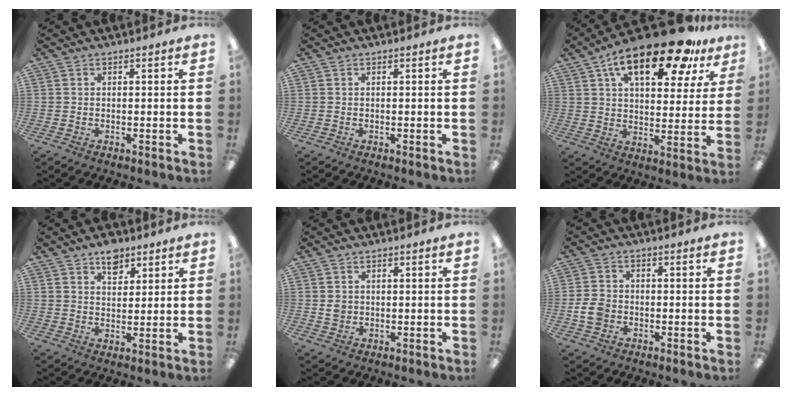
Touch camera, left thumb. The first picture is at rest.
{"total": 0.0}
{"total": 20.7, "force": [12.3, 8.3, 14.5], "torque": [-0.229, -0.056, 0.202]}
{"total": 6.3, "force": [4.4, 3.6, 2.8], "torque": [-0.026, -0.020, 0.075]}
{"total": 1.9, "force": [0.4, 1.7, 0.8], "torque": [-0.008, 0.000, 0.005]}
{"total": 5.1, "force": [-1.1, 4.2, 2.8], "torque": [-0.053, 0.003, -0.023]}